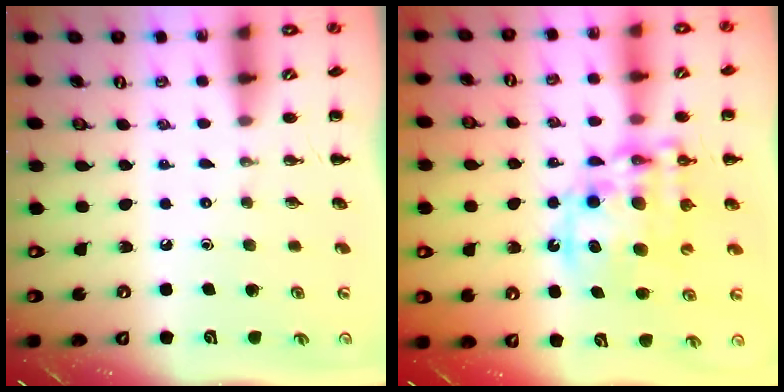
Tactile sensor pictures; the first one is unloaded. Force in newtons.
{"total": 15.7, "press": 15.3, "slide": 3.6}